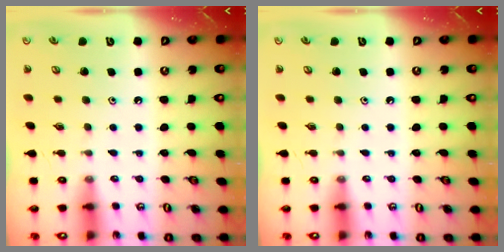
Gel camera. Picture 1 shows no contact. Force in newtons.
{"total": 0.0}